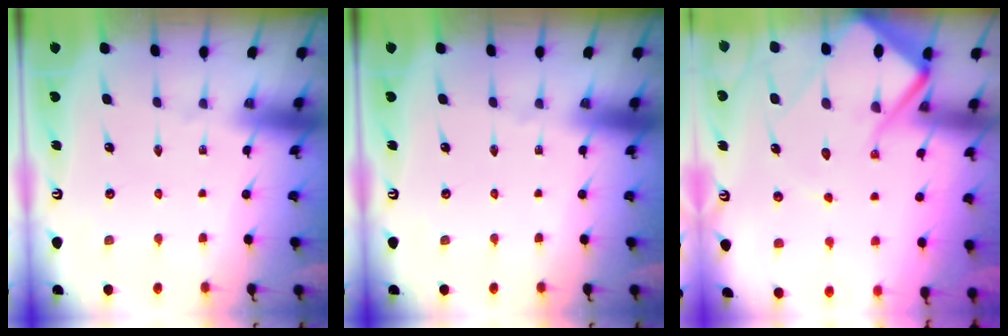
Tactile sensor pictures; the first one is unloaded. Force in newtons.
{"total": 0.0}
{"total": 12.4, "press": 12.3, "slide": 1.4}